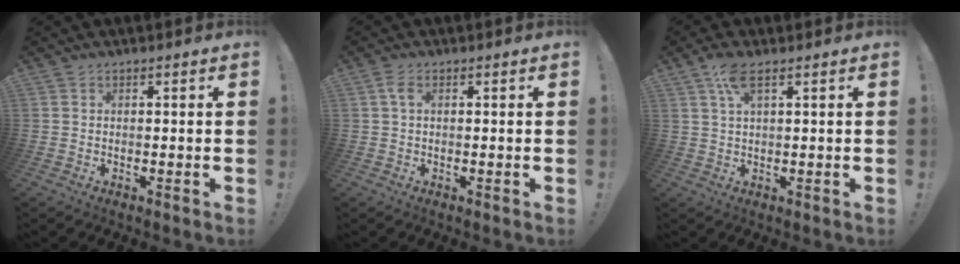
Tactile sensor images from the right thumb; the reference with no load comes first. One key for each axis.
{"total": 2.4, "fx": 0.4, "fy": 1.1, "fz": 2.1, "tx": -0.048, "ty": 0.007, "tz": 0.007}
{"total": 5.1, "fx": 2.6, "fy": 1.2, "fz": 4.3, "tx": -0.085, "ty": -0.001, "tz": 0.045}